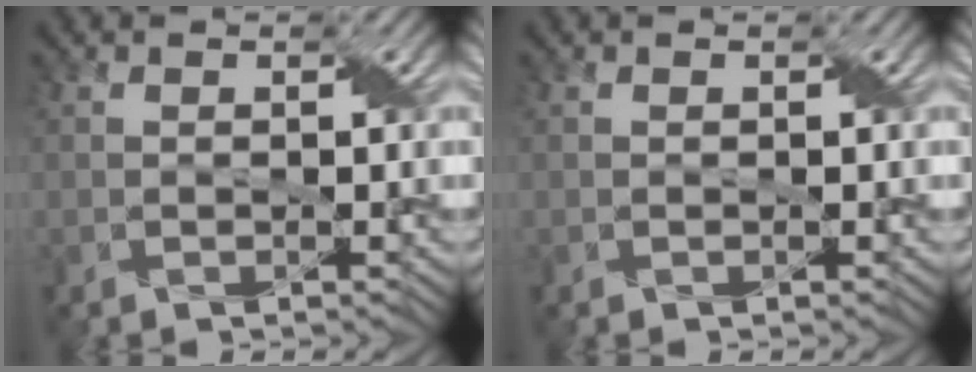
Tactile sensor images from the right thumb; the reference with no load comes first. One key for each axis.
{"total": 0.0}